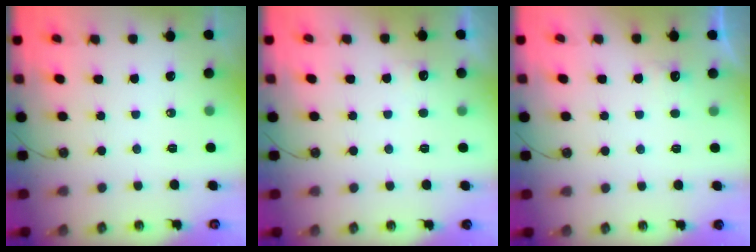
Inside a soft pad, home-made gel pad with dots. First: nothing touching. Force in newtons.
{"total": 4.9, "press": 4.8, "slide": 1.1}
{"total": 5.9, "press": 5.8, "slide": 1.2}